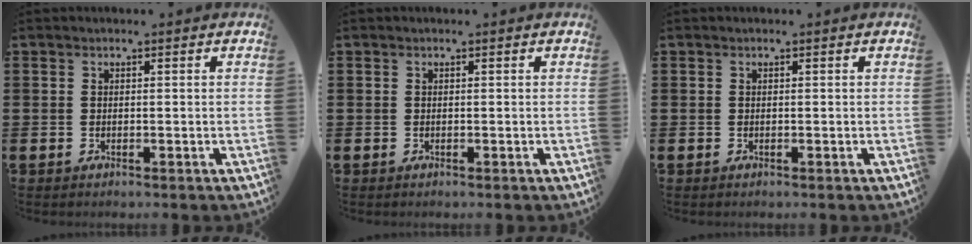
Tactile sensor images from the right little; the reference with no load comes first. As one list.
[{"total": 0.0}, {"total": 0.0}]